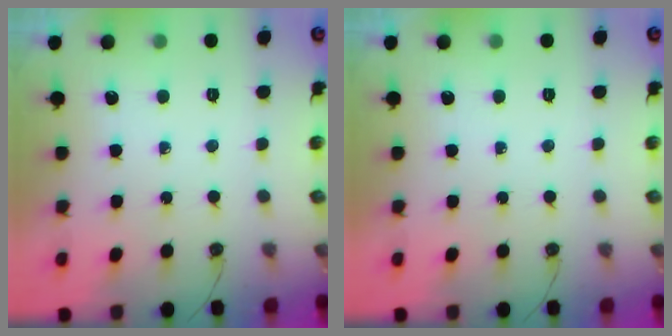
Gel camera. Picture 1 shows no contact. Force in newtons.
{"total": 0.0}